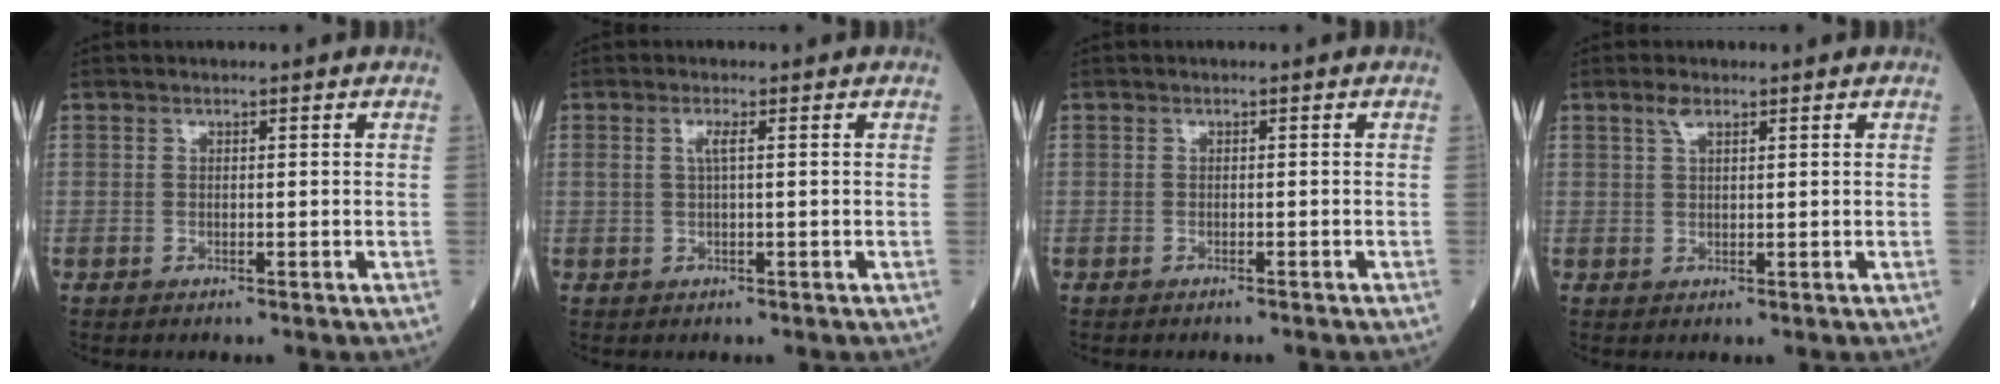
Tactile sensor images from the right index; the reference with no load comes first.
{"total": 1.6, "force": [0.4, 0.1, 1.6], "torque": [-0.038, 0.004, 0.007]}
{"total": 1.1, "force": [-1.0, 0.0, 0.4], "torque": [-0.008, -0.001, -0.013]}
{"total": 1.9, "force": [1.2, 0.6, 1.4], "torque": [-0.031, 0.006, 0.025]}